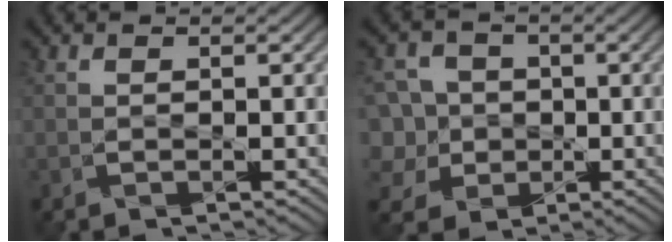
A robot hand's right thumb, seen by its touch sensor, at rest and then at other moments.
{"total": 9.4, "force": [-1.5, 8.4, 4.0], "torque": [-0.146, 0.013, -0.053]}